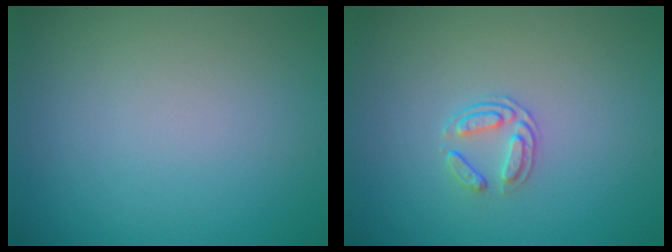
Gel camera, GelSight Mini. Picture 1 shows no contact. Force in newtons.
{"total": 1.7, "press": 1.3, "slide": 1.1}